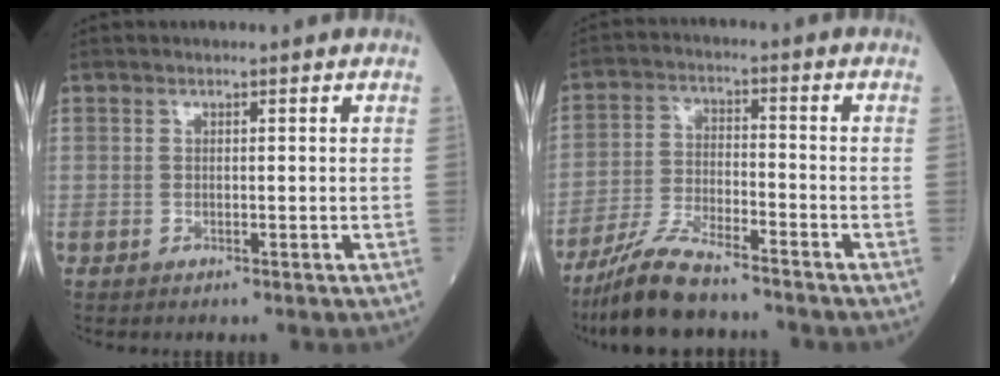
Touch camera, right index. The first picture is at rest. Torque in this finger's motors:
{"motor_torque": [0.60, -0.66, 0.13, 0.09]}